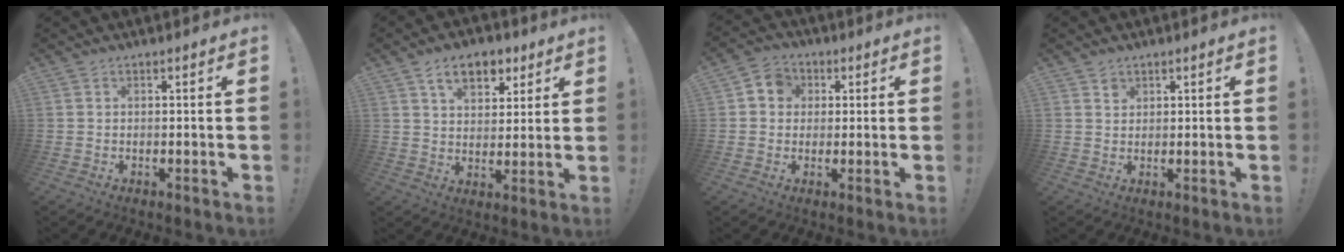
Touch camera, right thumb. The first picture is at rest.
{"total": 10.9, "force": [5.8, 6.8, 6.3], "torque": [-0.092, -0.016, 0.107]}
{"total": 6.4, "force": [0.9, 5.9, 2.2], "torque": [-0.027, 0.009, 0.018]}
{"total": 1.8, "force": [1.3, 1.3, 0.2], "torque": [0.002, -0.010, 0.022]}